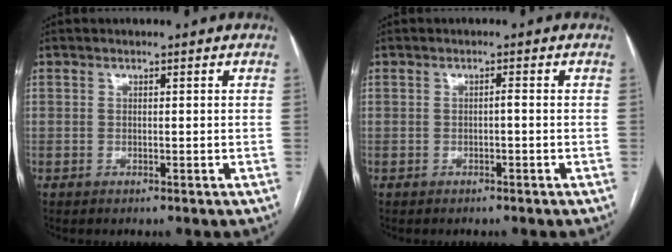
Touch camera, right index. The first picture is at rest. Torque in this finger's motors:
{"motor_torque": [0.21, -0.19, 0.16, 0.03]}